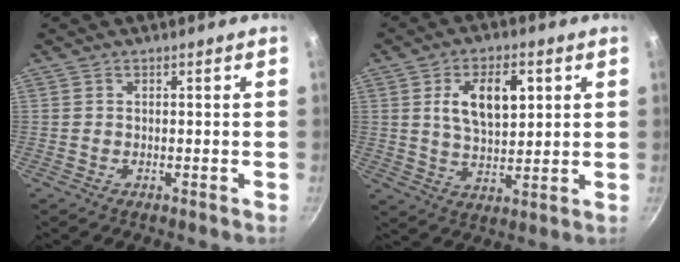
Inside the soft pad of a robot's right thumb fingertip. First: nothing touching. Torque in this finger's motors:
{"motor_torque": [0.22, 0.50, 0.25, -0.12, 0.18]}